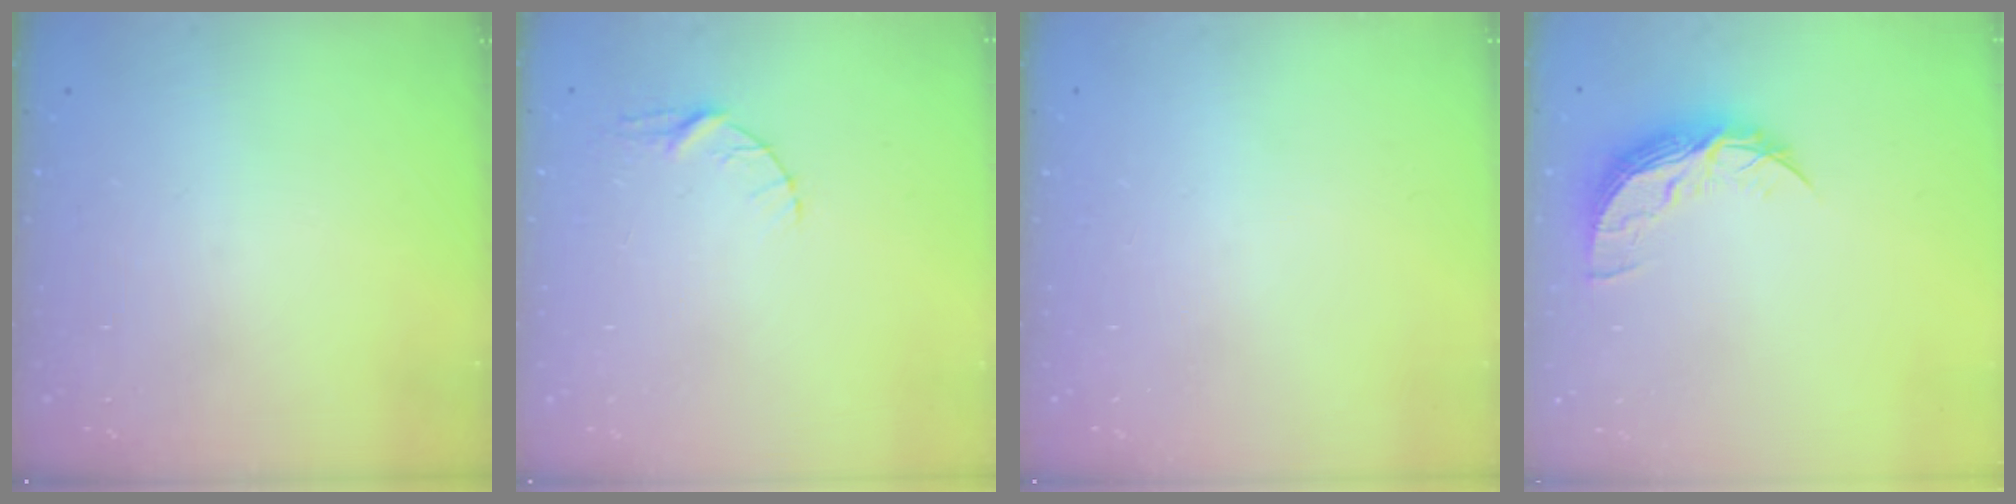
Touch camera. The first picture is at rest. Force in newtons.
{"total": 3.4, "press": 3.3, "slide": 0.5}
{"total": 0.0}
{"total": 8.3, "press": 8.3, "slide": 0.7}